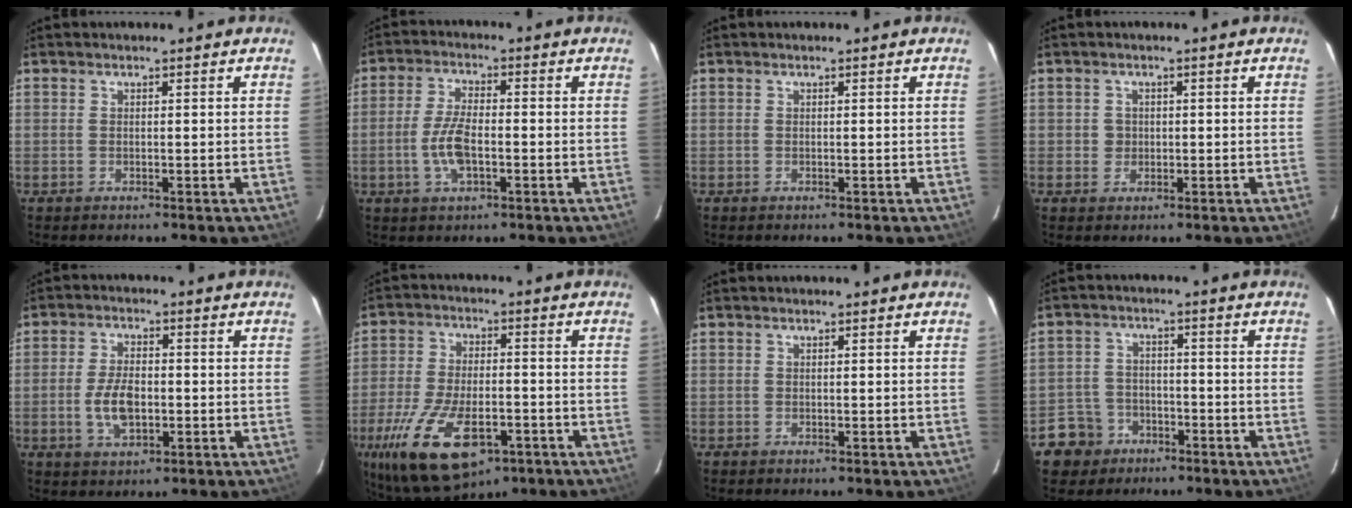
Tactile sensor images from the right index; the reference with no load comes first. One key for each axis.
{"total": 7.0, "fx": -1.9, "fy": 2.8, "fz": 6.1, "tx": -0.131, "ty": 0.001, "tz": -0.037}
{"total": 0.0}
{"total": 2.0, "fx": -0.2, "fy": 2.0, "fz": 0.2, "tx": -0.002, "ty": 0.004, "tz": -0.001}
{"total": 7.2, "fx": -1.5, "fy": 3.9, "fz": 5.8, "tx": -0.120, "ty": 0.000, "tz": -0.024}
{"total": 19.6, "fx": -9.8, "fy": 9.1, "fz": 14.2, "tx": -0.307, "ty": -0.044, "tz": -0.161}
{"total": 0.0}
{"total": 7.1, "fx": -4.0, "fy": 5.8, "fz": 0.7, "tx": -0.040, "ty": 0.023, "tz": -0.065}